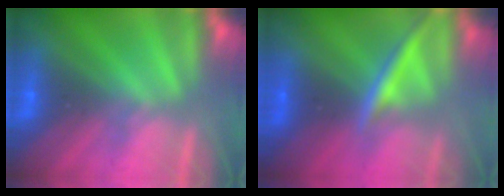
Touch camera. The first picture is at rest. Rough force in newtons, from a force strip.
{"total": 2.4}